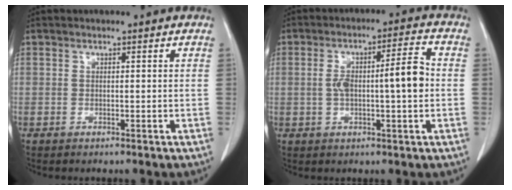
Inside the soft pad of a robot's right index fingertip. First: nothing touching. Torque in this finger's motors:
{"motor_torque": [0.31, 0.07, 0.18, 0.05]}